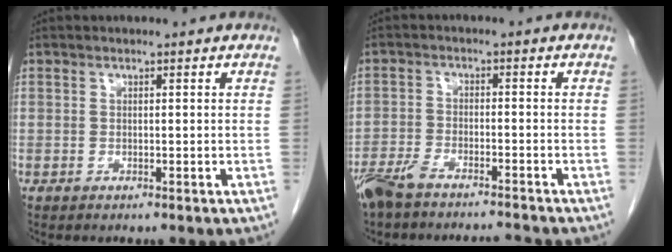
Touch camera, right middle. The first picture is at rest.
{"total": 7.5, "force": [-6.9, 0.7, 3.0], "torque": [-0.056, -0.006, -0.120]}